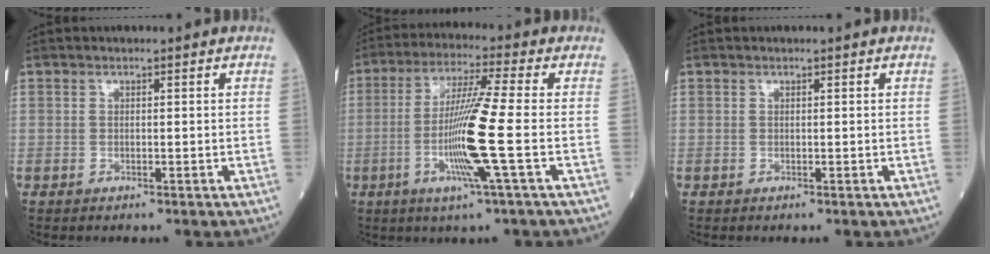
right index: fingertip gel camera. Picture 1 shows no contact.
{"total": 11.3, "force": [-2.5, -1.7, 10.9], "torque": [-0.216, -0.013, -0.051]}
{"total": 0.0}